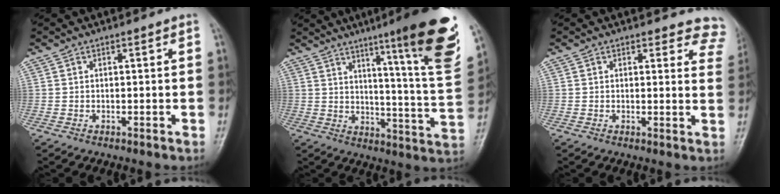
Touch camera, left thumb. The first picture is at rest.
{"total": 20.3, "force": [11.9, 1.1, 16.4], "torque": [-0.199, -0.068, 0.167]}
{"total": 8.5, "force": [7.8, 3.2, 0.3], "torque": [0.060, -0.042, 0.046]}